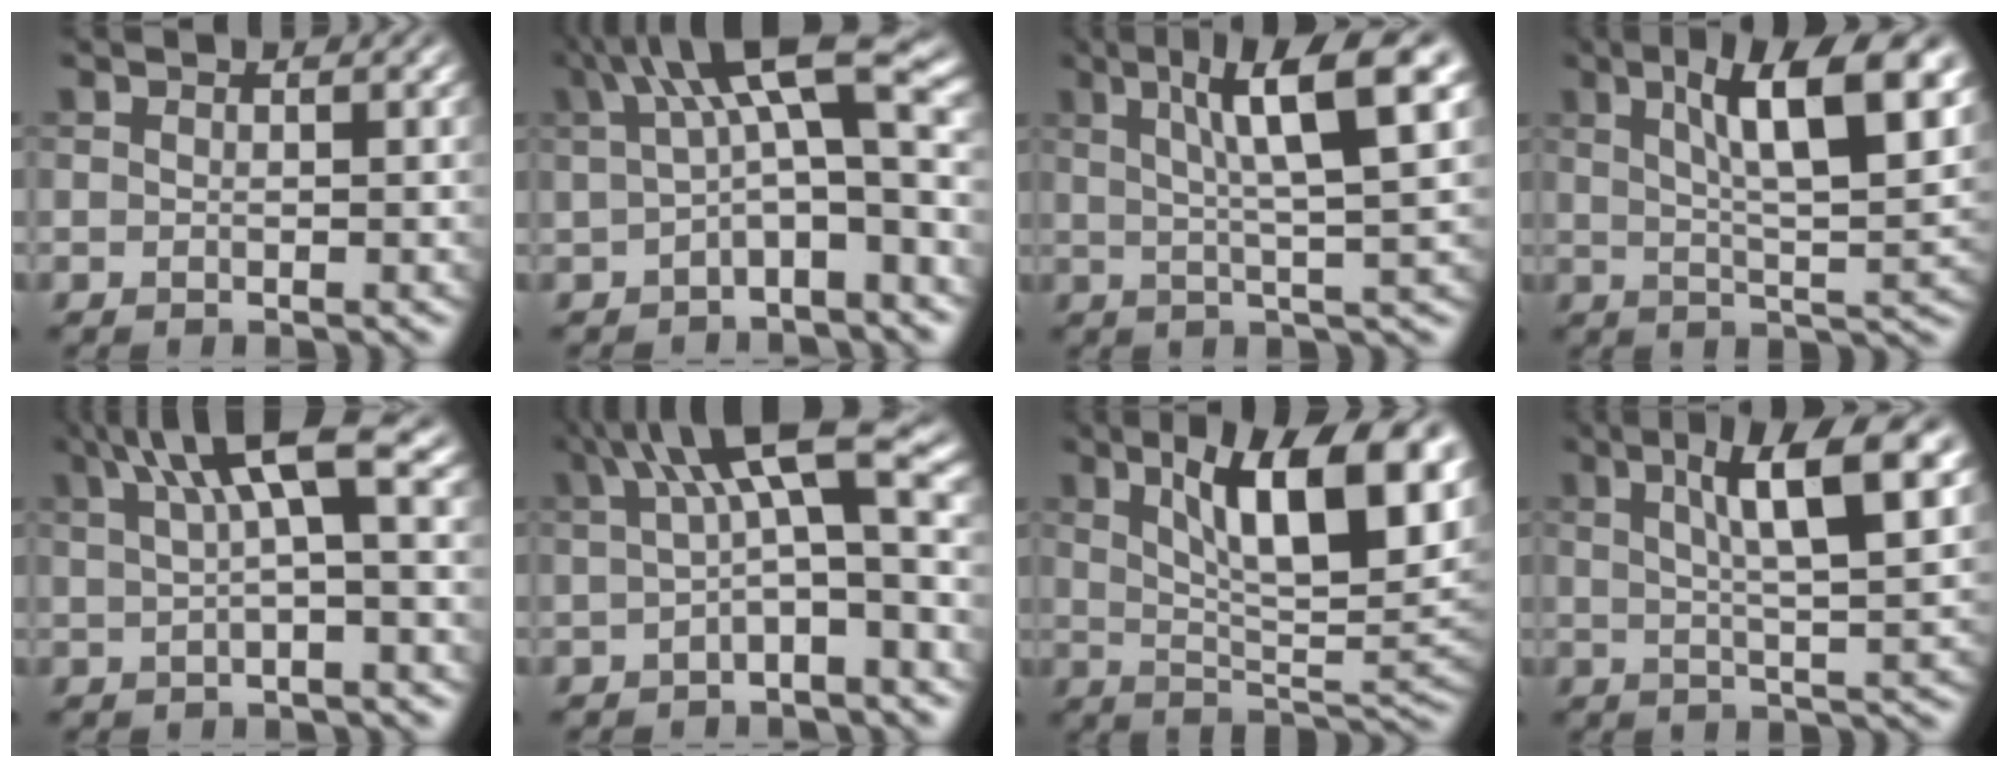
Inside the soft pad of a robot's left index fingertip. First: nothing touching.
{"total": 9.5, "force": [1.5, 2.9, 8.9], "torque": [-0.135, 0.019, 0.012]}
{"total": 8.8, "force": [3.3, 1.3, 8.0], "torque": [-0.110, 0.016, 0.047]}
{"total": 10.0, "force": [3.9, 2.6, 8.9], "torque": [-0.133, 0.006, 0.060]}
{"total": 6.6, "force": [2.4, 1.5, 5.9], "torque": [-0.089, 0.019, 0.036]}
{"total": 8.6, "force": [1.6, 2.3, 8.1], "torque": [-0.119, 0.019, 0.014]}
{"total": 13.2, "force": [5.2, 4.5, 11.3], "torque": [-0.156, 0.004, 0.082]}
{"total": 7.7, "force": [2.9, 1.5, 6.9], "torque": [-0.096, 0.008, 0.043]}